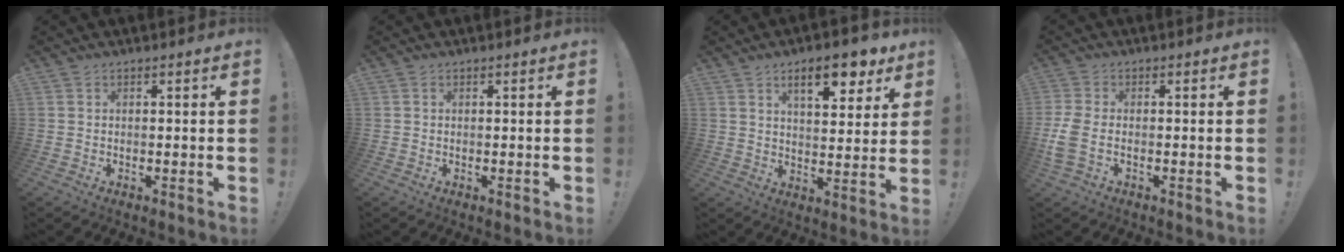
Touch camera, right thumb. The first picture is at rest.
{"total": 0.0}
{"total": 11.6, "force": [6.5, 4.2, 8.7], "torque": [-0.115, -0.028, 0.105]}
{"total": 5.8, "force": [-1.7, 3.0, 4.7], "torque": [-0.110, -0.005, -0.028]}